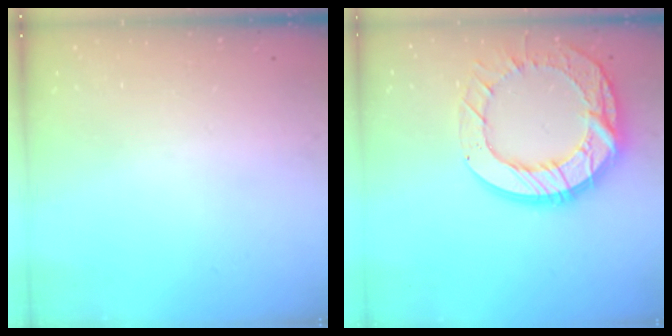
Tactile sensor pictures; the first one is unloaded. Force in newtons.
{"total": 19.8, "press": 19.7, "slide": 1.7}